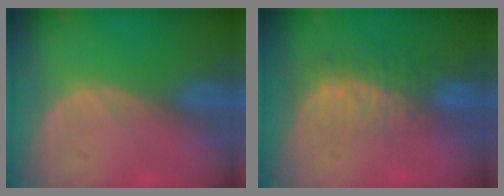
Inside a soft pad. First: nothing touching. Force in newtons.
{"total": 8.3, "press": 7.3, "slide": 3.9}